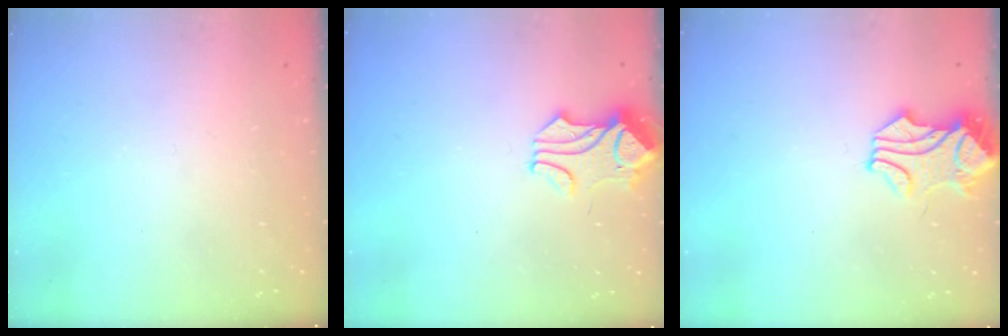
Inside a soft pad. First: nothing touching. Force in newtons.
{"total": 1.4, "press": 0.6, "slide": 1.2}
{"total": 1.4, "press": 1.4, "slide": 0.3}